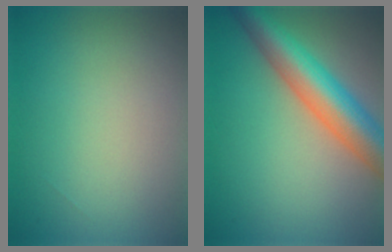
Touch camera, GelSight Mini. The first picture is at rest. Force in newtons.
{"total": 7.5, "press": 7.5, "slide": 0.2}